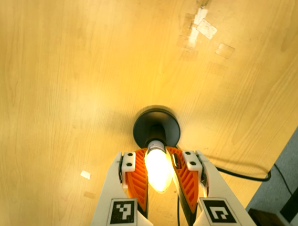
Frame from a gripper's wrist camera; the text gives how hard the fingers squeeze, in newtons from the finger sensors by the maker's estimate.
{"total": 25.4, "left": 24.1, "right": 26.7}